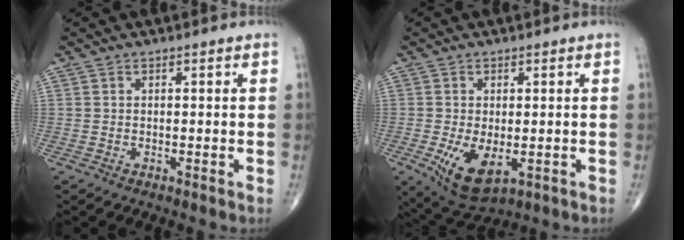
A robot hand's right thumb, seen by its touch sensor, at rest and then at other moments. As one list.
[{"total": 8.4, "force": [-2.0, 4.3, 6.9], "torque": [-0.122, -0.017, -0.020]}]